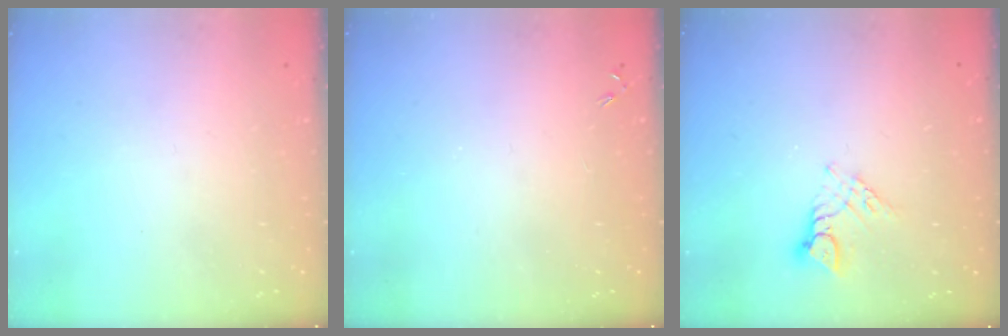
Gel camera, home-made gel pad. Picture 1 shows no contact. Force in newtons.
{"total": 0.0}
{"total": 7.7, "press": 7.7, "slide": 0.5}